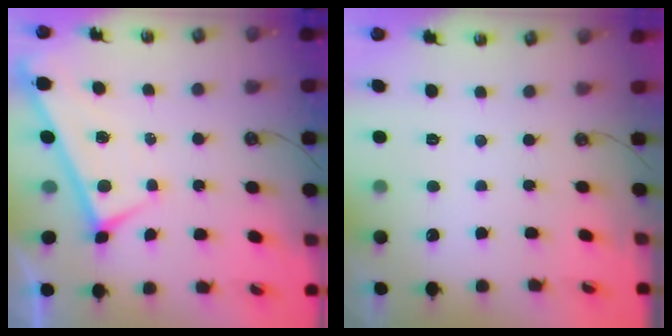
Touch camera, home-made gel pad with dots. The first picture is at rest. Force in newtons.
{"total": 0.0}